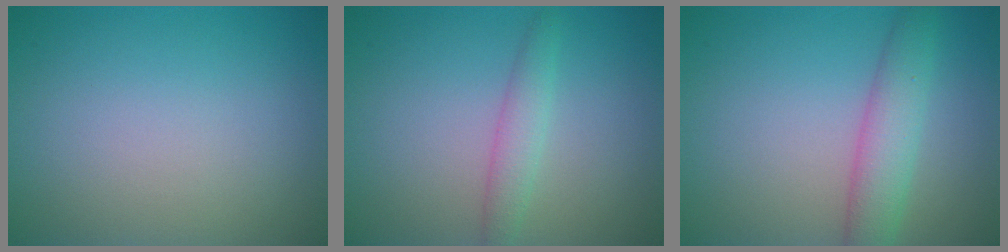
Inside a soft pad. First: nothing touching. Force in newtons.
{"total": 2.0, "press": 2.0, "slide": 0.0}
{"total": 3.9, "press": 3.9, "slide": 0.1}